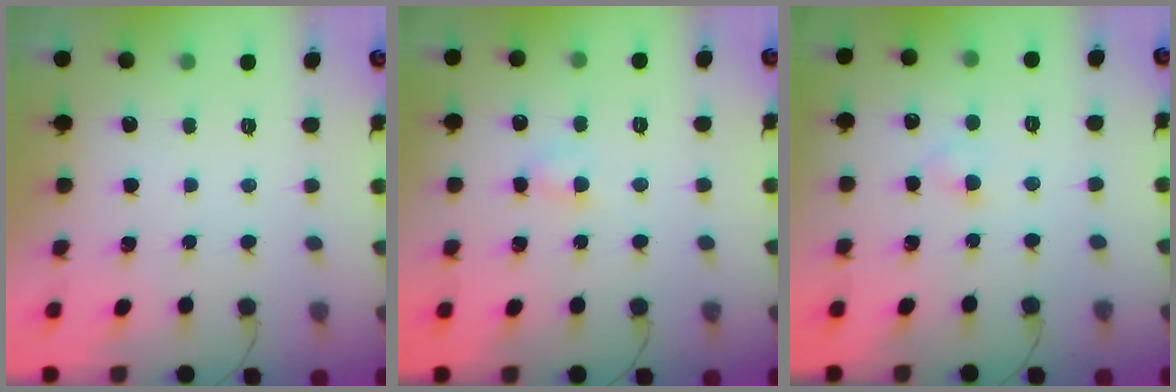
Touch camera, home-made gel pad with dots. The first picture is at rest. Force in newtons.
{"total": 3.8, "press": 3.6, "slide": 0.9}
{"total": 2.1, "press": 1.9, "slide": 0.9}